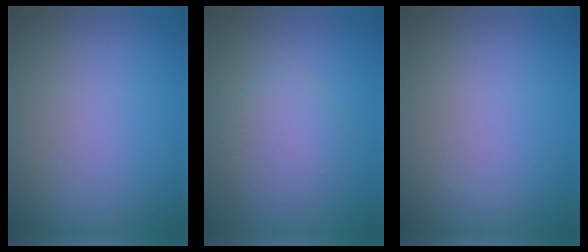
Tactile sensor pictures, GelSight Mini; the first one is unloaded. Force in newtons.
{"total": 3.0, "press": 3.0, "slide": 0.1}
{"total": 0.0}